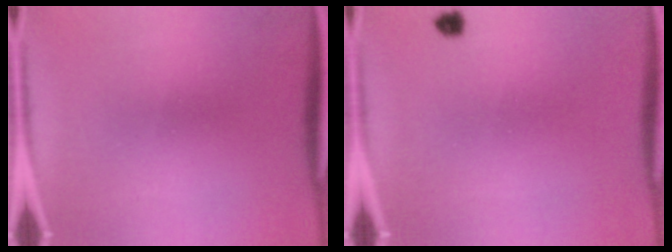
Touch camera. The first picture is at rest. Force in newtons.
{"total": 1.4}